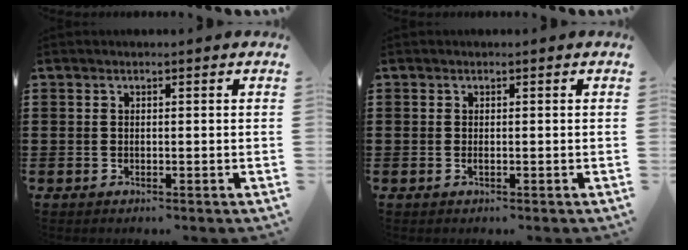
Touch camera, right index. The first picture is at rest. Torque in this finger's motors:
{"motor_torque": [0.71, 0.68, 0.05, 0.00]}